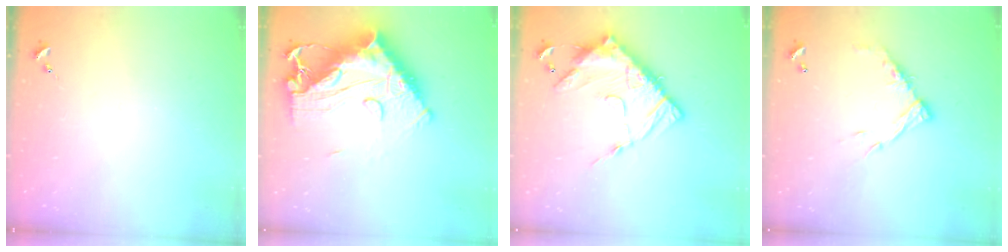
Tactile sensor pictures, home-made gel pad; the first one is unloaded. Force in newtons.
{"total": 22.9, "press": 22.7, "slide": 2.4}
{"total": 16.0, "press": 15.9, "slide": 1.5}
{"total": 12.1, "press": 12.1, "slide": 1.1}